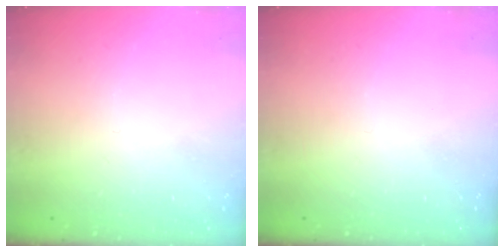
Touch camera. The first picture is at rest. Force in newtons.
{"total": 0.0}